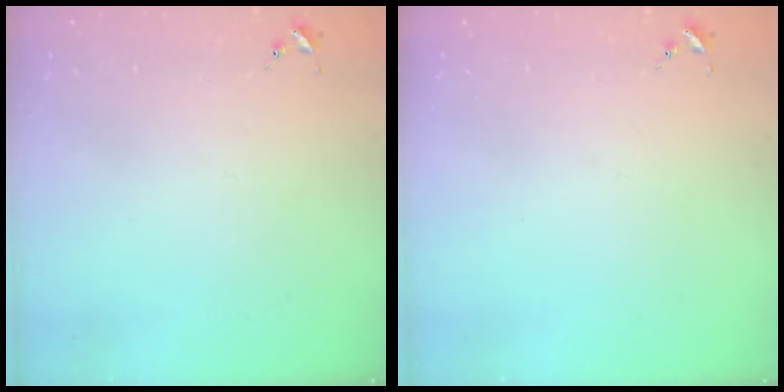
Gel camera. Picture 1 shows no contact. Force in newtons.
{"total": 0.0}